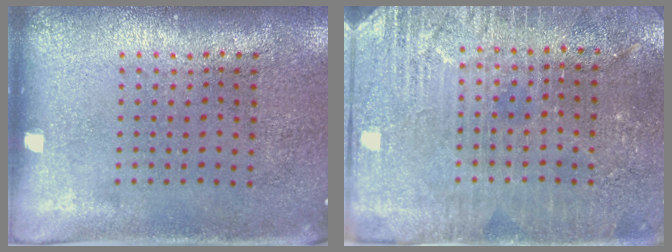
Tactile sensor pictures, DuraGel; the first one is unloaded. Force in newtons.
{"total": 3.1, "press": 3.1, "slide": 0.5}